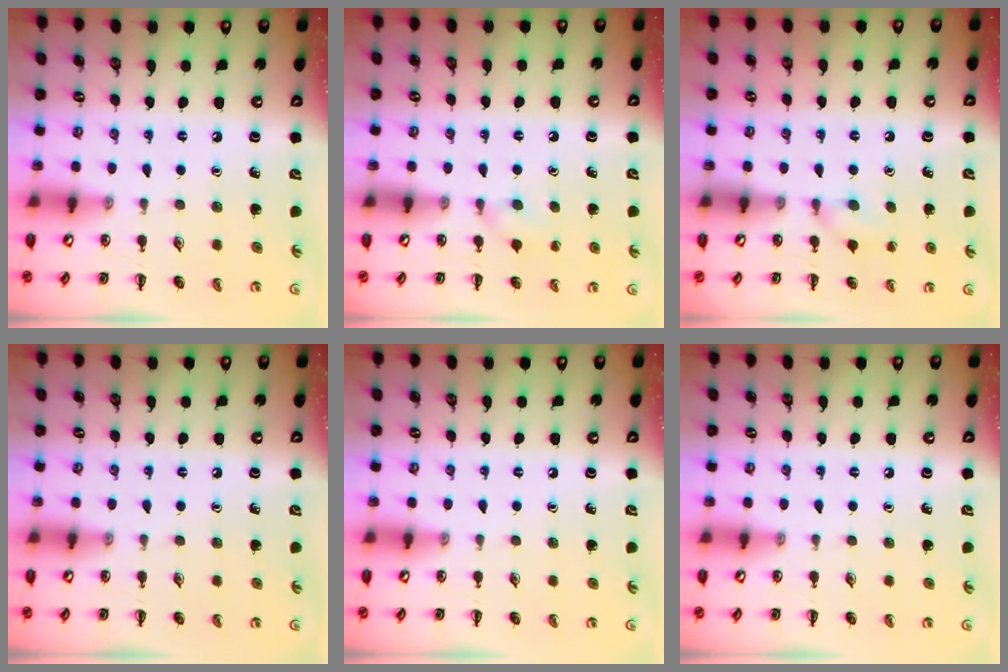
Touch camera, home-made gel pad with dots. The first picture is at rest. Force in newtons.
{"total": 5.7, "press": 5.3, "slide": 1.9}
{"total": 5.5, "press": 5.2, "slide": 1.8}
{"total": 0.0}
{"total": 0.0}
{"total": 0.0}